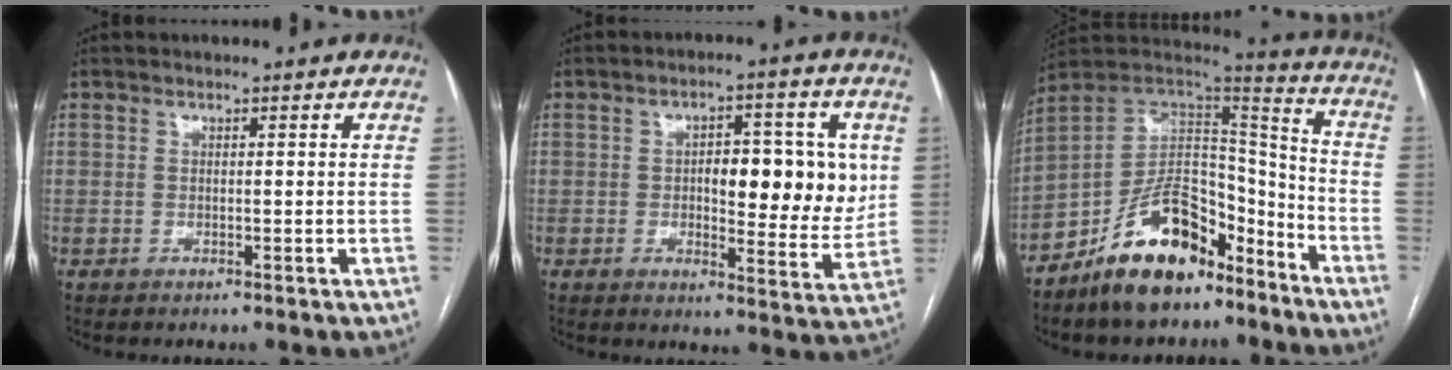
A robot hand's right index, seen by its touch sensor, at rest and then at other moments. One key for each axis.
{"total": 11.8, "fx": 1.4, "fy": 4.7, "fz": 10.7, "tx": -0.134, "ty": 0.009, "tz": 0.025}
{"total": 17.2, "fx": -11.7, "fy": 7.7, "fz": 9.9, "tx": -0.165, "ty": 0.036, "tz": -0.201}